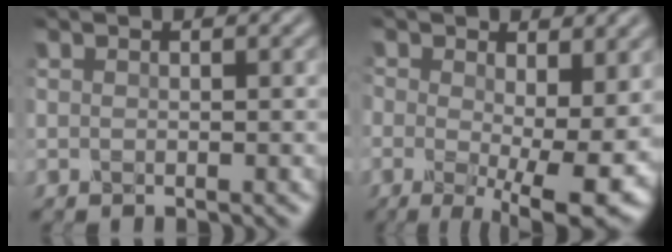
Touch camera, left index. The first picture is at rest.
{"total": 10.0, "force": [-0.9, 4.3, 8.9], "torque": [-0.143, -0.020, -0.010]}